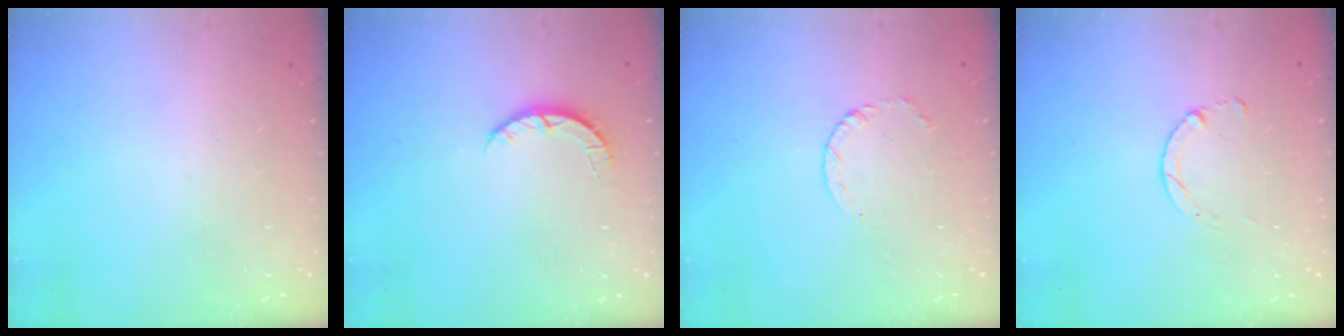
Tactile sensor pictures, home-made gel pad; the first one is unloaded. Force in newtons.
{"total": 2.7, "press": 2.7, "slide": 0.4}
{"total": 3.2, "press": 3.2, "slide": 0.4}
{"total": 1.8, "press": 1.8, "slide": 0.2}